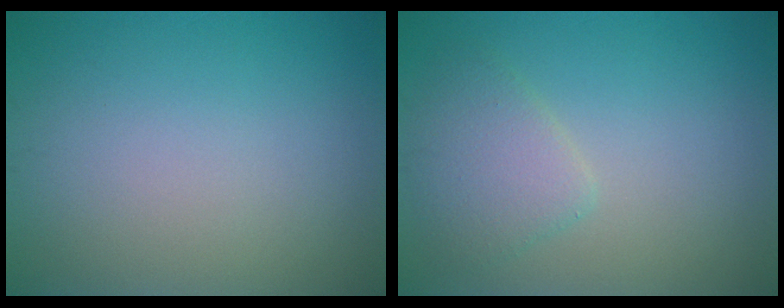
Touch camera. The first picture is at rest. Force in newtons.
{"total": 3.0, "press": 3.0, "slide": 0.2}